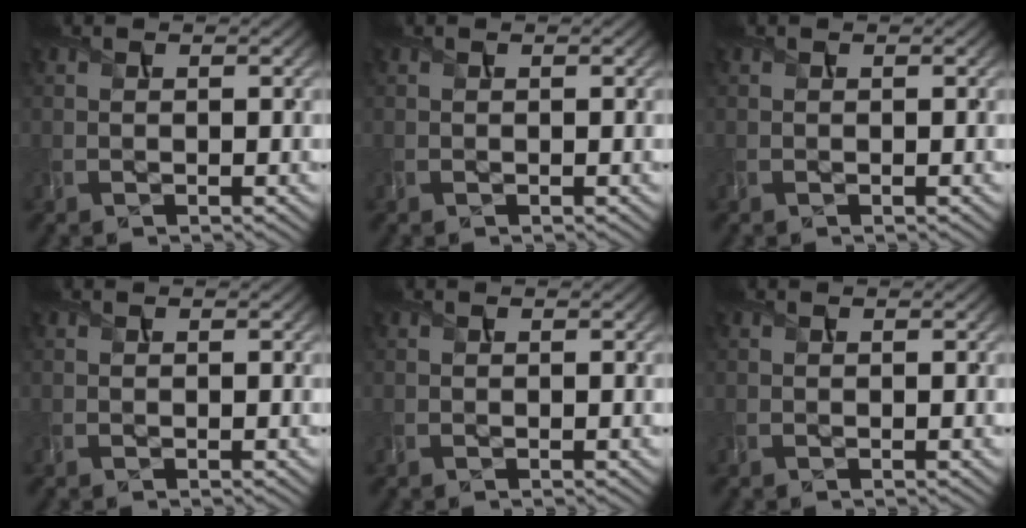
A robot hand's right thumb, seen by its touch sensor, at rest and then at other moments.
{"total": 0.0}
{"total": 0.0}
{"total": 0.0}
{"total": 0.0}
{"total": 0.0}